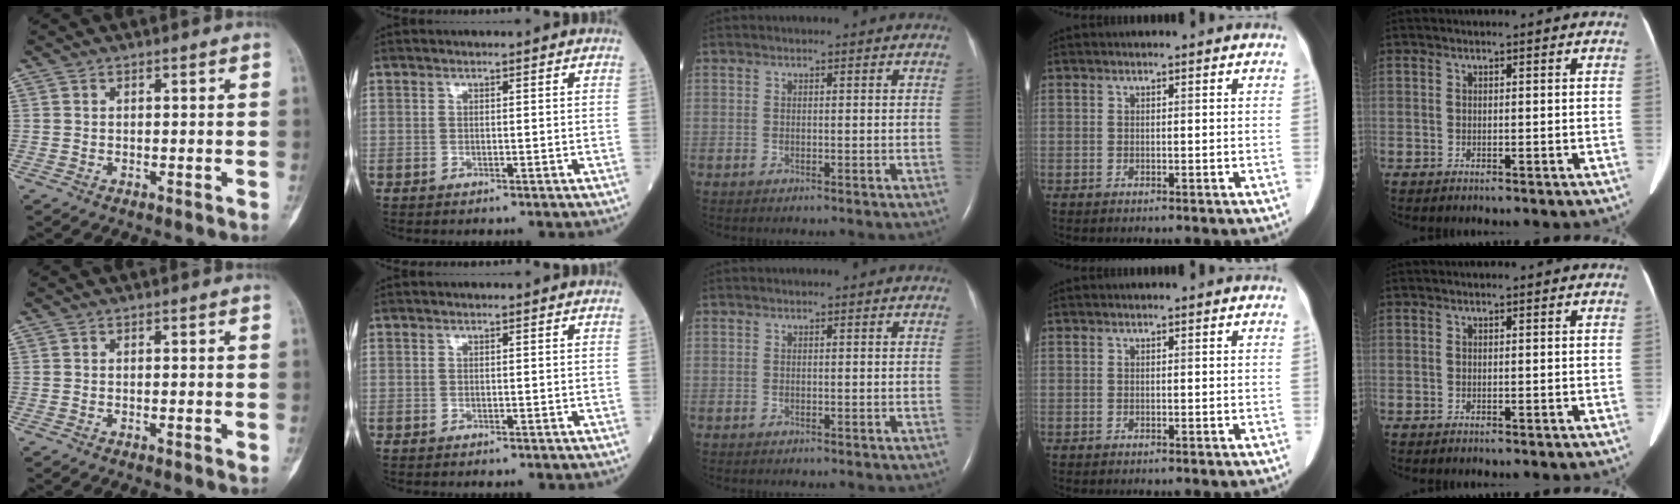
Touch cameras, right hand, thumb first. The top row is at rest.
{"thumb": {"total": 1.3, "force": [-0.2, 0.3, 1.2], "torque": [-0.019, -0.004, -0.003]}, "index": {"total": 0.7, "force": [-0.6, 0.2, 0.3], "torque": [-0.009, -0.002, -0.010]}}